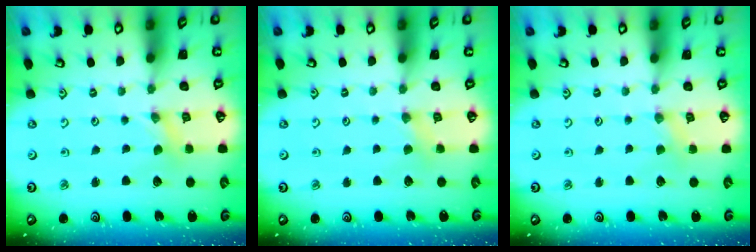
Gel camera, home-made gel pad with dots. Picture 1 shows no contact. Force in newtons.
{"total": 2.2, "press": 2.1, "slide": 0.4}
{"total": 1.8, "press": 1.7, "slide": 0.4}